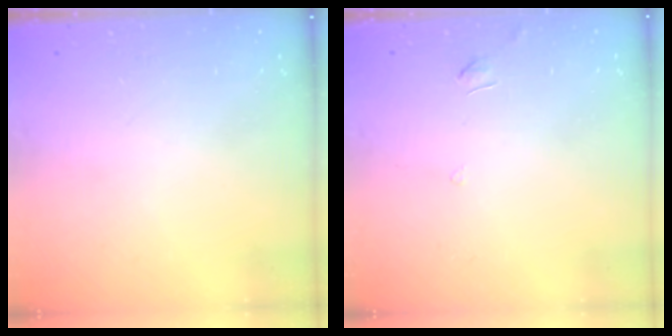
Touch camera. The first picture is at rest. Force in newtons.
{"total": 3.9, "press": 3.9, "slide": 0.4}